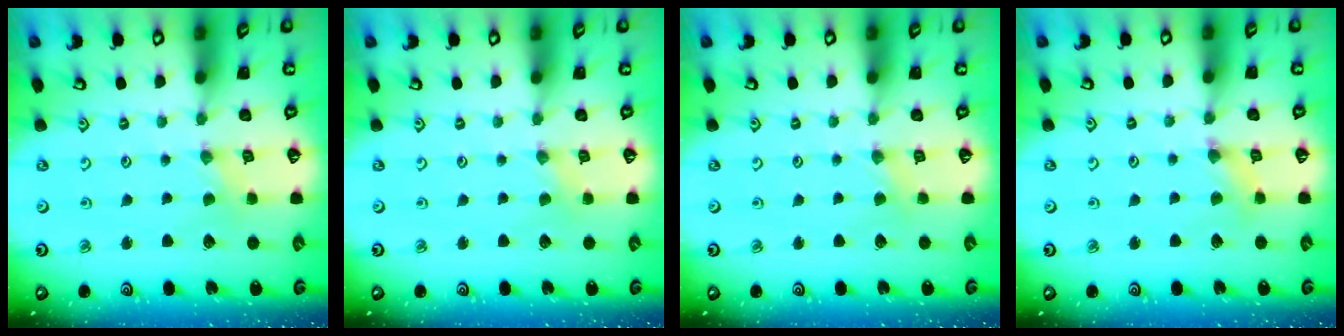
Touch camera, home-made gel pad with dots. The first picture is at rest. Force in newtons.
{"total": 0.0}
{"total": 2.2, "press": 2.2, "slide": 0.4}
{"total": 2.3, "press": 2.3, "slide": 0.3}